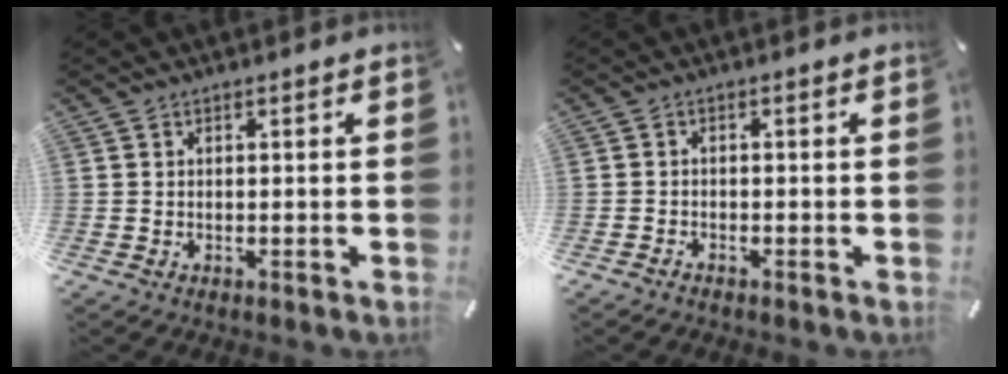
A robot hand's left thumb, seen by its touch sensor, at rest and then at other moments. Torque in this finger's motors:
{"motor_torque": [0.01, -0.16, -0.06, 0.02, 0.01]}